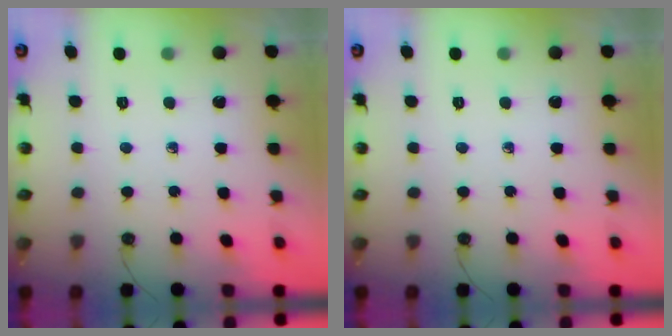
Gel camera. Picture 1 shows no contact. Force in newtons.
{"total": 0.0}